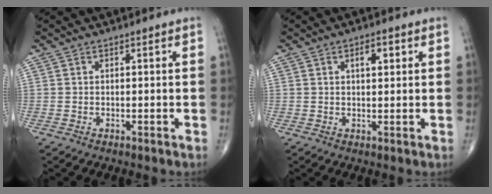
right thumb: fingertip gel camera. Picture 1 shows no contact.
{"total": 3.2, "force": [1.3, 1.5, 2.6], "torque": [-0.031, -0.002, 0.017]}